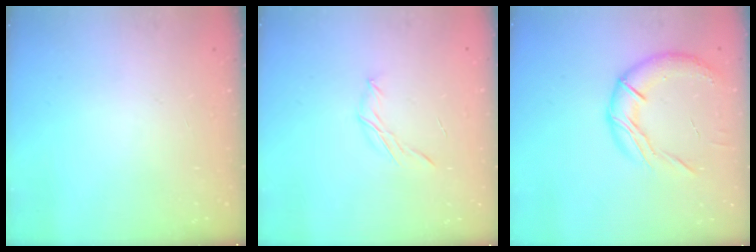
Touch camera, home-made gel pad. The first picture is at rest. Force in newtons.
{"total": 5.8, "press": 5.7, "slide": 1.2}
{"total": 14.7, "press": 14.6, "slide": 1.7}